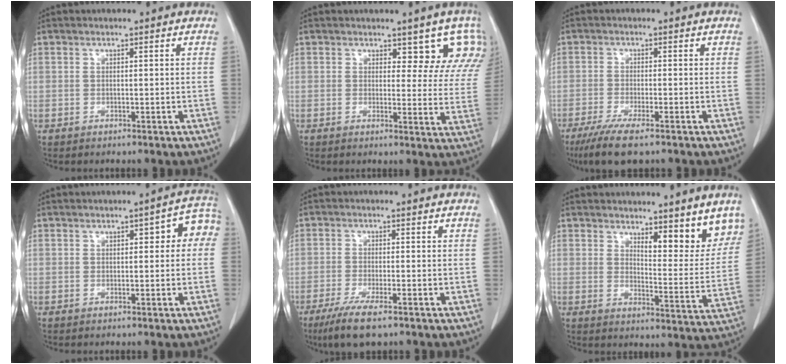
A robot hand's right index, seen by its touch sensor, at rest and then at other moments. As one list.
[{"total": 7.7, "force": [6.0, 4.0, 2.9], "torque": [-0.001, -0.008, 0.043]}, {"total": 7.4, "force": [-5.2, 1.0, 5.2], "torque": [-0.087, -0.018, -0.085]}, {"total": 4.9, "force": [0.8, 2.1, 4.4], "torque": [-0.041, 0.032, 0.005]}, {"total": 6.6, "force": [-4.3, 1.0, 4.9], "torque": [-0.089, -0.016, -0.073]}, {"total": 8.8, "force": [6.9, 2.0, 5.1], "torque": [-0.050, -0.024, 0.090]}]